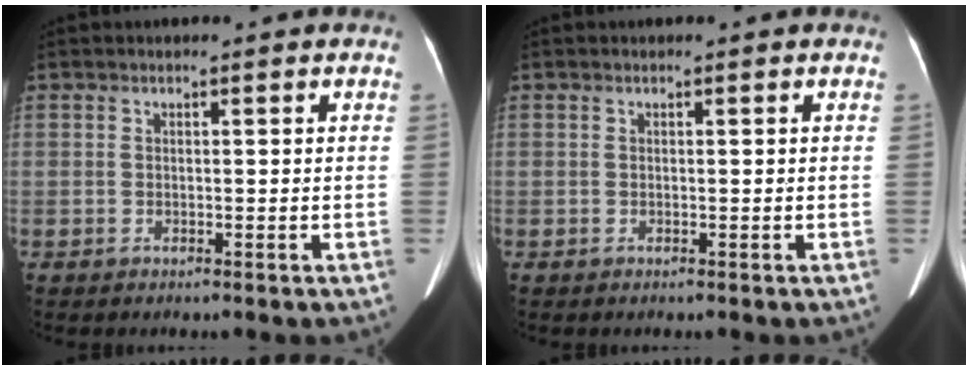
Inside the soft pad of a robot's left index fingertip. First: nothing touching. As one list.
[{"total": 0.0}]